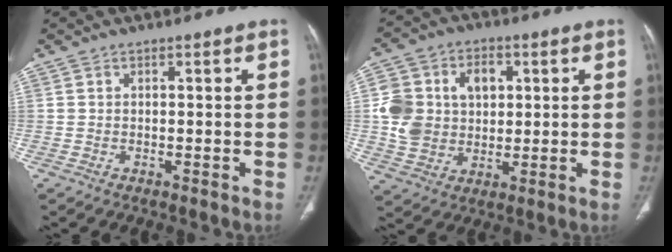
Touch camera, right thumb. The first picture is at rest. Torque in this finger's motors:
{"motor_torque": [0.51, 2.36, 0.59, 0.83, 0.16]}